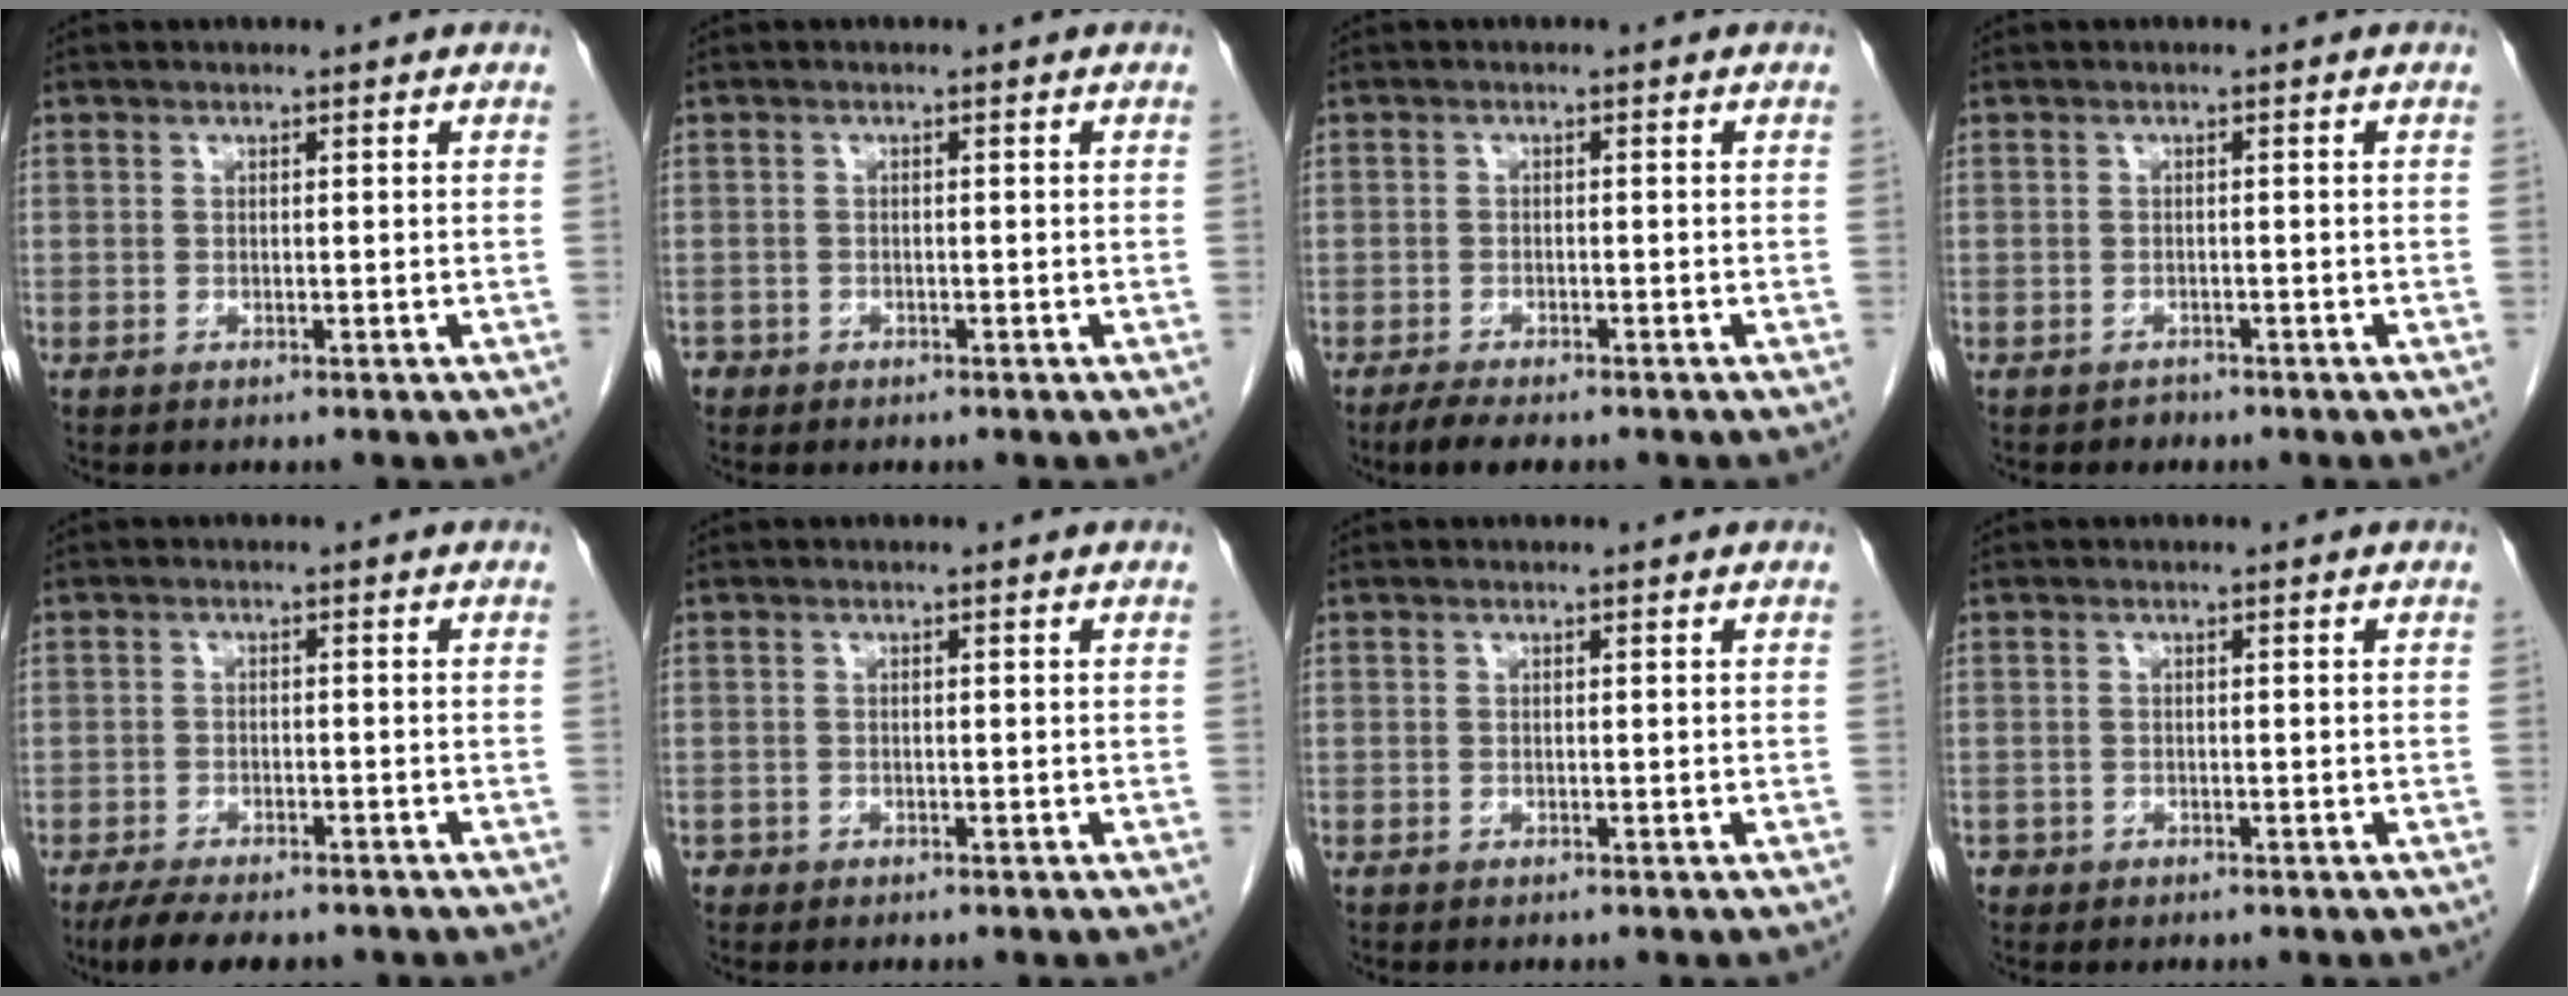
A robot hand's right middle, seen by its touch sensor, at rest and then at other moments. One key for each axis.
{"total": 1.1, "fx": -0.8, "fy": 0.8, "fz": 0.0, "tx": -0.004, "ty": 0.003, "tz": -0.013}
{"total": 3.7, "fx": -3.0, "fy": 0.9, "fz": 2.1, "tx": -0.042, "ty": -0.010, "tz": -0.045}
{"total": 0.8, "fx": -0.7, "fy": 0.4, "fz": -0.1, "tx": -0.006, "ty": -0.001, "tz": -0.015}
{"total": 7.7, "fx": -6.2, "fy": 2.4, "fz": 3.9, "tx": -0.059, "ty": -0.011, "tz": -0.093}
{"total": 0.5, "fx": -0.3, "fy": 0.4, "fz": 0.0, "tx": -0.001, "ty": 0.003, "tz": -0.006}
{"total": 0.0}
{"total": 0.8, "fx": -0.5, "fy": 0.6, "fz": 0.0, "tx": -0.001, "ty": 0.004, "tz": -0.008}